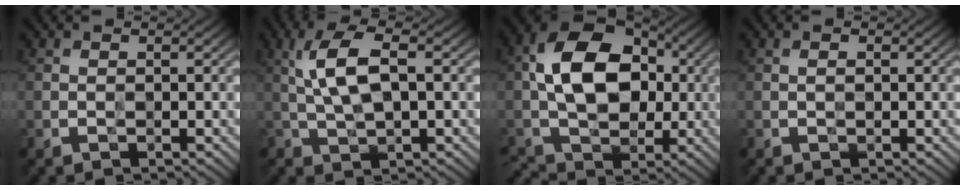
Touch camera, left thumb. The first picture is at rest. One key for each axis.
{"total": 6.2, "fx": 1.1, "fy": 2.5, "fz": 5.6, "tx": -0.127, "ty": 0.009, "tz": 0.021}
{"total": 12.8, "fx": 0.3, "fy": 8.8, "fz": 9.3, "tx": -0.181, "ty": 0.015, "tz": -0.002}
{"total": 0.7, "fx": 0.0, "fy": 0.2, "fz": 0.7, "tx": -0.013, "ty": 0.002, "tz": -0.001}